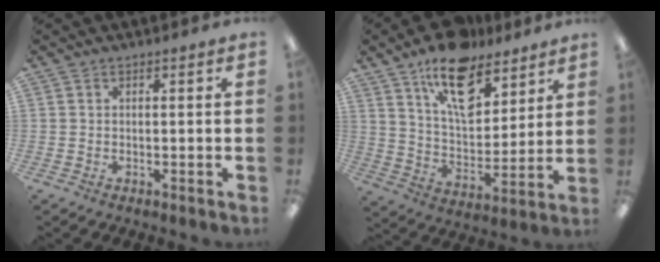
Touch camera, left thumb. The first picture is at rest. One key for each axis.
{"total": 17.2, "fx": 11.3, "fy": 8.9, "fz": 9.5, "tx": -0.144, "ty": -0.058, "tz": 0.196}